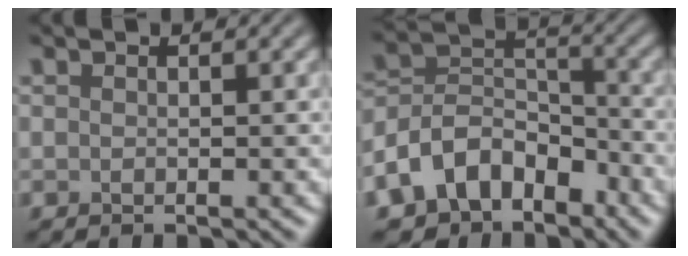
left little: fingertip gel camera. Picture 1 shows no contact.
{"total": 8.6, "force": [-5.3, 5.9, 3.4], "torque": [-0.054, 0.014, -0.109]}